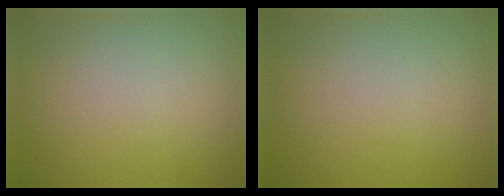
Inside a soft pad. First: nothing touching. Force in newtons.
{"total": 0.0}